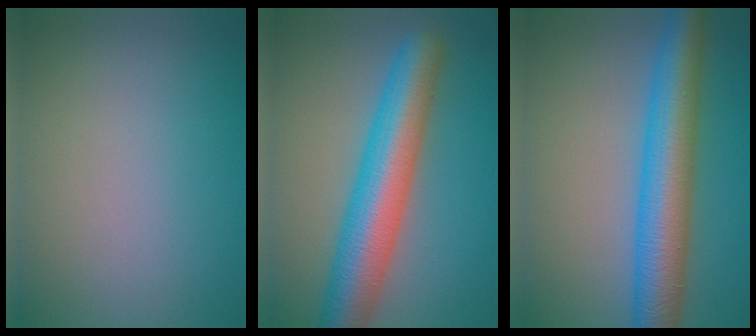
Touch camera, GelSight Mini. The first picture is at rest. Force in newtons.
{"total": 9.0, "press": 9.0, "slide": 0.2}
{"total": 8.5, "press": 8.5, "slide": 0.1}